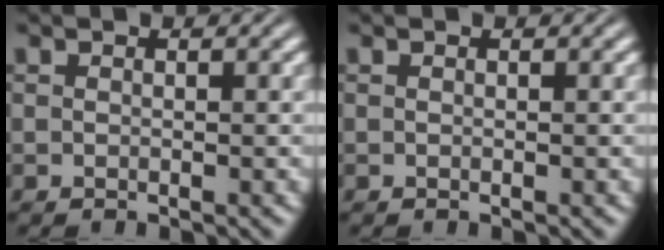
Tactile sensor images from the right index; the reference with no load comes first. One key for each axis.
{"total": 0.0}